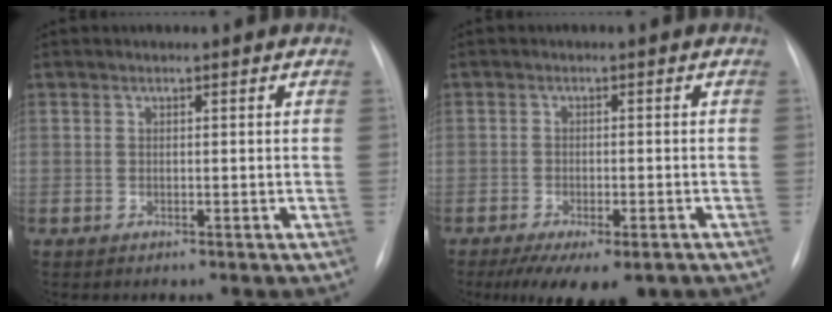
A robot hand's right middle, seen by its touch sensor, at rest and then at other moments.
{"total": 9.3, "force": [-6.3, 3.6, 5.8], "torque": [-0.083, -0.012, -0.092]}